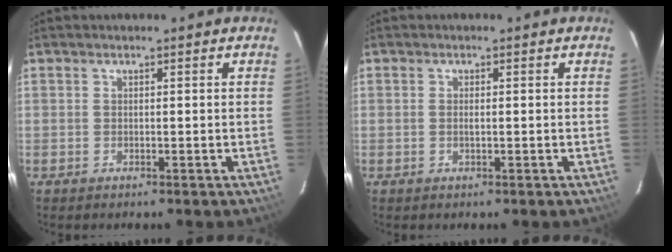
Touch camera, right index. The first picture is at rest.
{"total": 1.1, "force": [-0.1, 0.2, 1.1], "torque": [-0.021, 0.001, -0.003]}